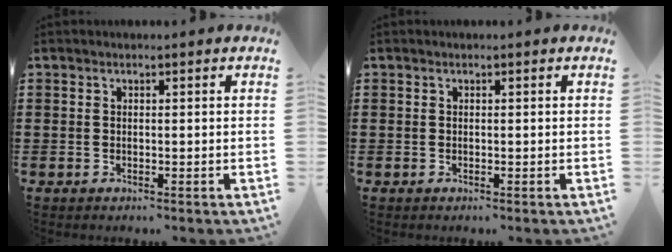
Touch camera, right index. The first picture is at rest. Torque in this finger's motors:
{"motor_torque": [-0.25, 0.27, 0.00, 0.00]}